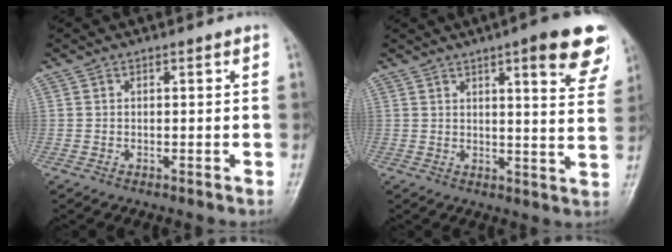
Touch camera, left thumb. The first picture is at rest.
{"total": 13.5, "force": [7.7, 2.8, 10.8], "torque": [-0.110, -0.033, 0.088]}